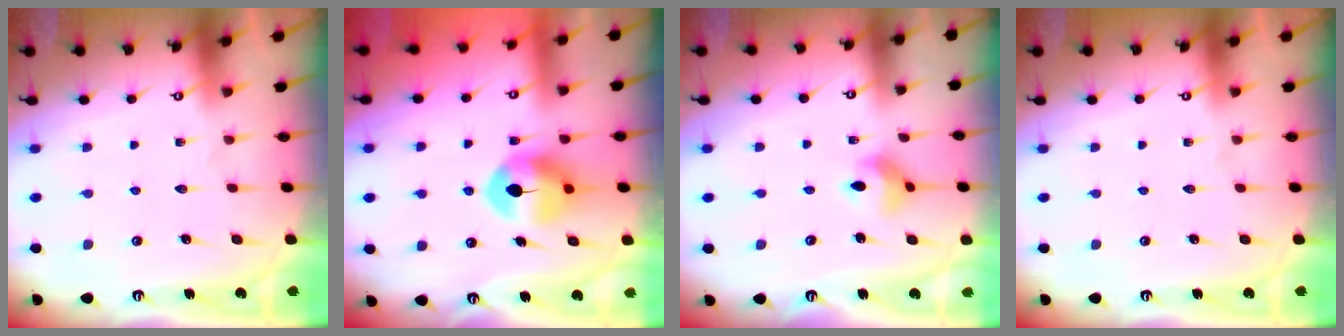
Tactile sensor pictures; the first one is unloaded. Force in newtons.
{"total": 10.4, "press": 10.4, "slide": 0.6}
{"total": 7.1, "press": 6.8, "slide": 2.0}
{"total": 0.0}